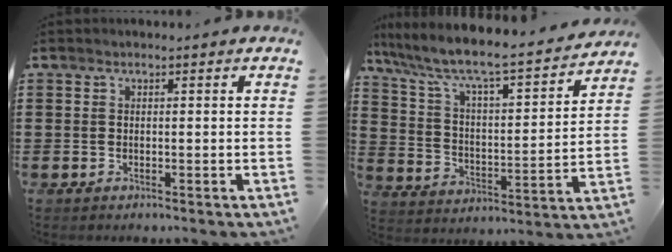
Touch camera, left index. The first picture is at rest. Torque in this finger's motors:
{"motor_torque": [1.52, -0.62, 0.39, 0.21]}